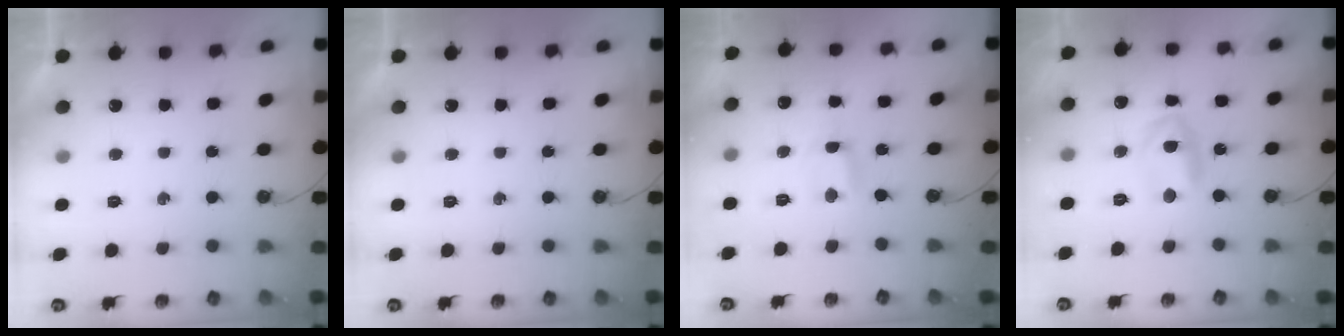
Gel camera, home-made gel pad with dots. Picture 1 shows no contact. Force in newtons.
{"total": 0.0}
{"total": 0.6, "press": 0.4, "slide": 0.5}
{"total": 5.6, "press": 4.2, "slide": 3.7}